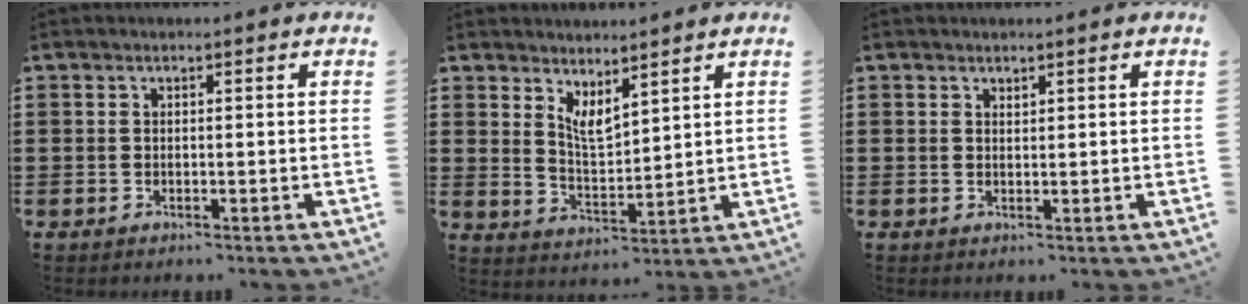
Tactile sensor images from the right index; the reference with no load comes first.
{"total": 4.1, "force": [3.4, 1.1, 2.0], "torque": [-0.048, -0.012, 0.061]}
{"total": 0.7, "force": [0.7, 0.2, 0.0], "torque": [0.000, 0.001, 0.014]}